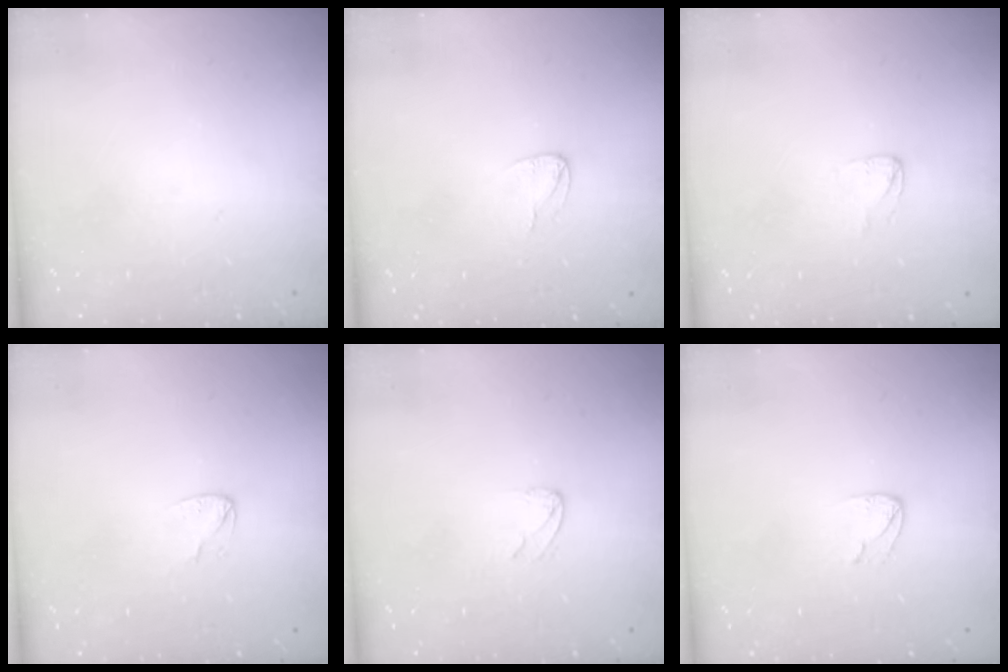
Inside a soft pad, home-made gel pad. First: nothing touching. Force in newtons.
{"total": 3.6, "press": 3.6, "slide": 0.3}
{"total": 2.0, "press": 2.0, "slide": 0.1}
{"total": 3.8, "press": 3.8, "slide": 0.2}
{"total": 3.8, "press": 3.8, "slide": 0.3}
{"total": 4.2, "press": 4.2, "slide": 0.4}